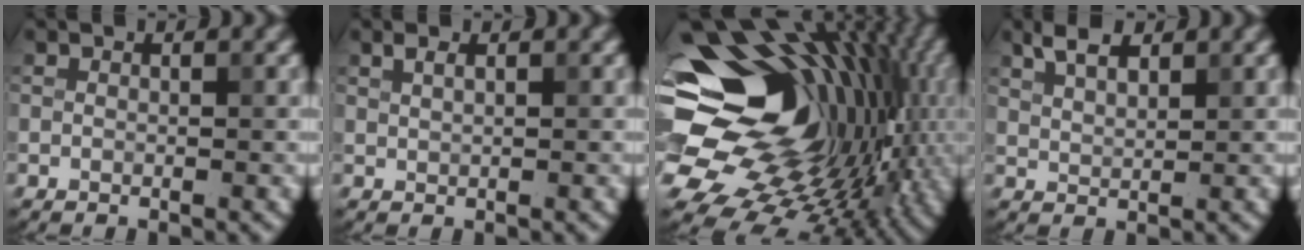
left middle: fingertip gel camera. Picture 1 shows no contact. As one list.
[{"total": 0.8, "force": [0.6, 0.3, 0.5], "torque": [-0.011, 0.001, 0.013]}, {"total": 18.4, "force": [2.1, 12.9, 12.9], "torque": [-0.207, 0.007, 0.044]}, {"total": 2.9, "force": [2.1, 1.2, 1.7], "torque": [-0.036, 0.005, 0.042]}]